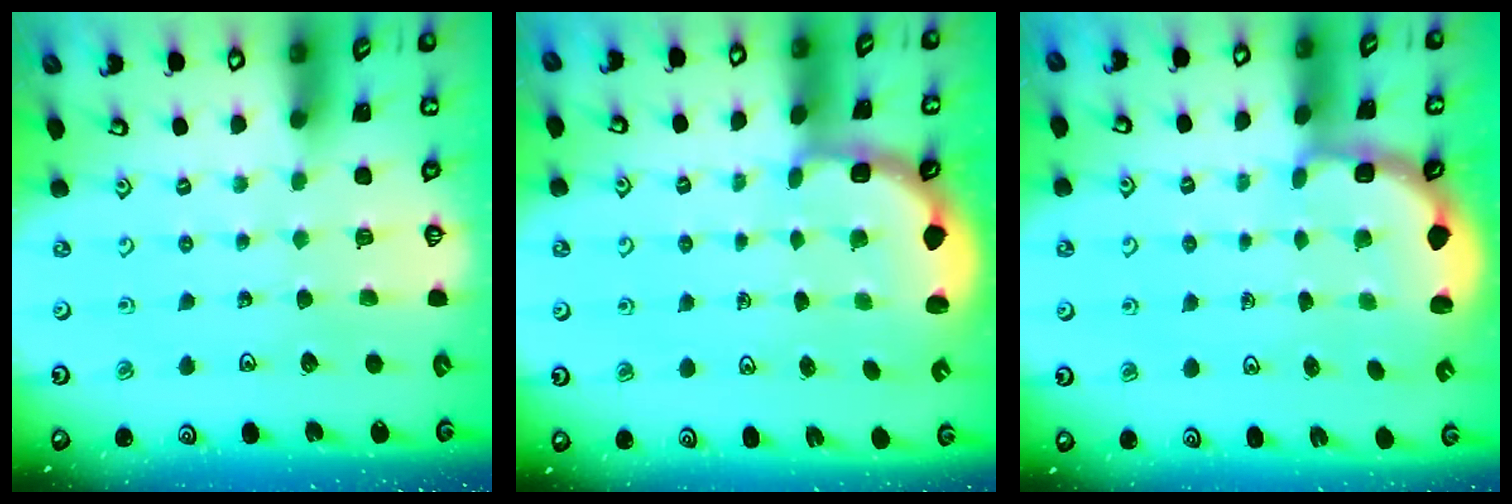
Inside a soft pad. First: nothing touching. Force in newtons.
{"total": 3.0, "press": 2.0, "slide": 2.2}
{"total": 2.8, "press": 2.3, "slide": 1.7}